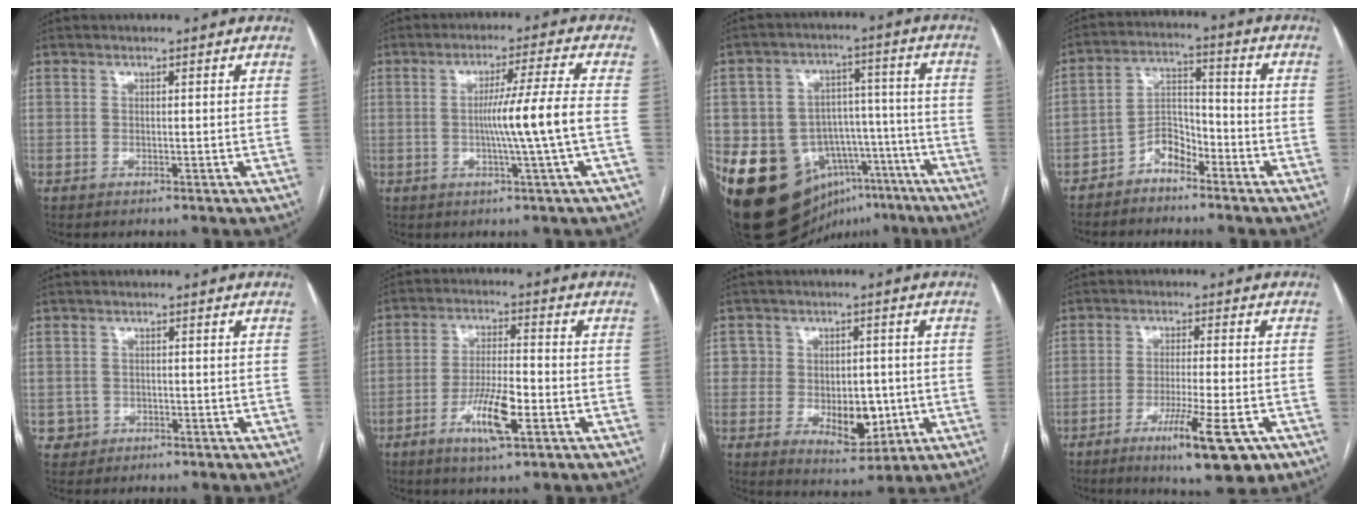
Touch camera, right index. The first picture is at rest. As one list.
[{"total": 8.1, "force": [-1.0, -2.2, 7.7], "torque": [-0.133, -0.001, -0.015]}, {"total": 19.6, "force": [-11.5, 13.7, 7.9], "torque": [-0.118, 0.073, -0.158]}, {"total": 5.4, "force": [-3.9, 2.6, 2.8], "torque": [-0.045, 0.017, -0.078]}, {"total": 1.9, "force": [-0.6, 1.8, -0.2], "torque": [0.009, 0.009, -0.011]}, {"total": 8.4, "force": [-3.6, 1.4, 7.5], "torque": [-0.145, -0.006, -0.062]}, {"total": 7.9, "force": [-1.2, 5.6, 5.5], "torque": [-0.062, 0.005, -0.008]}, {"total": 10.1, "force": [-5.2, 0.8, 8.6], "torque": [-0.138, -0.022, -0.077]}]